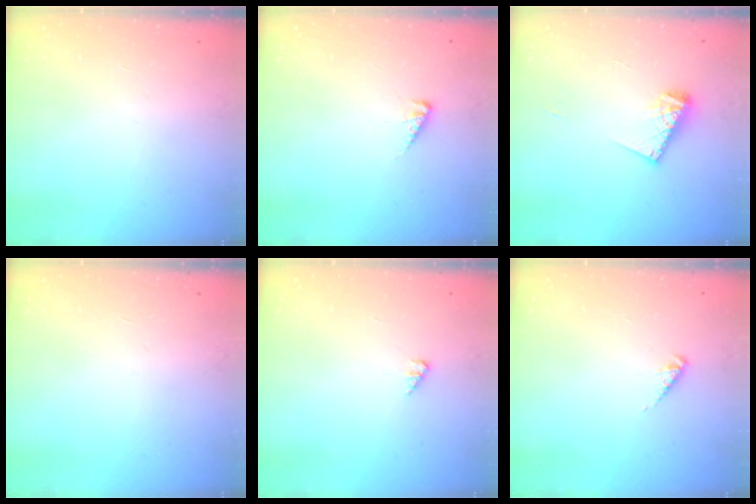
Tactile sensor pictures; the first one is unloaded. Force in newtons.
{"total": 2.7, "press": 2.7, "slide": 0.3}
{"total": 8.6, "press": 8.5, "slide": 1.0}
{"total": 0.0}
{"total": 0.9, "press": 0.9, "slide": 0.2}
{"total": 2.4, "press": 2.4, "slide": 0.3}